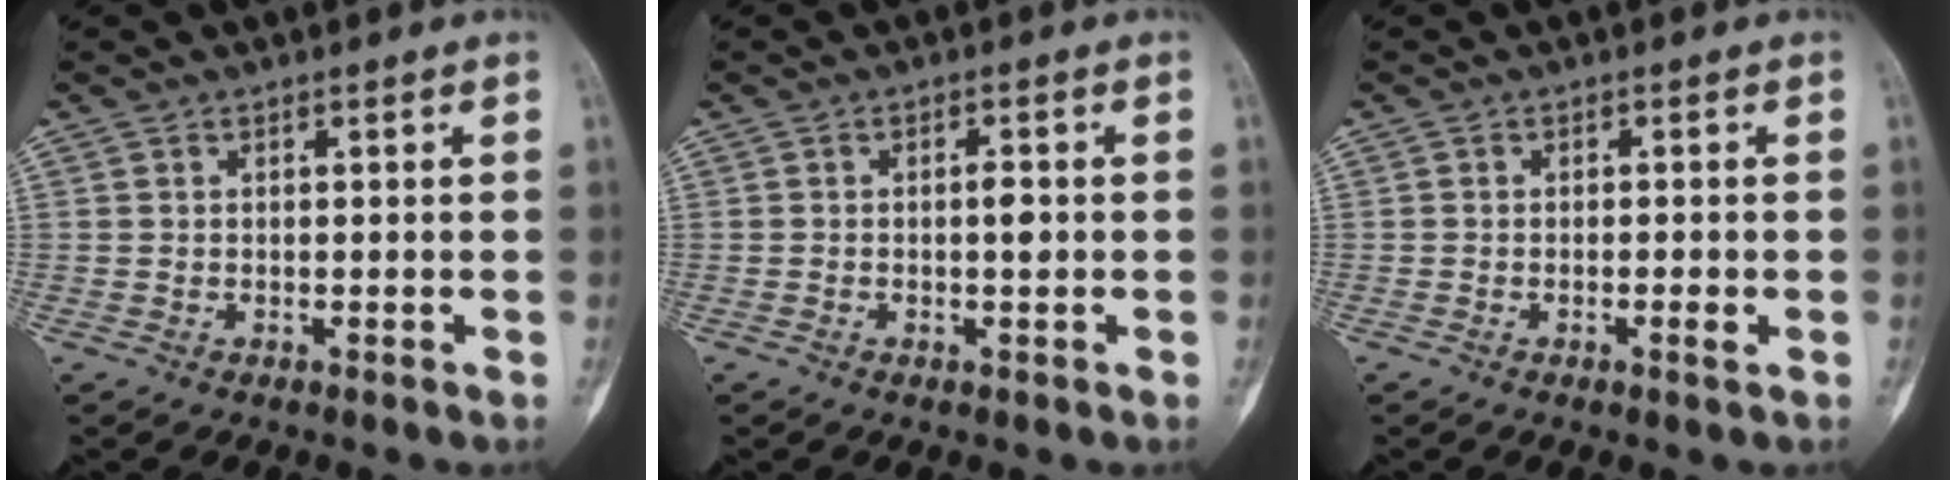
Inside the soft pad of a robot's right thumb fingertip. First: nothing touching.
{"total": 2.5, "force": [-0.2, 1.0, 2.2], "torque": [-0.033, 0.003, -0.005]}
{"total": 1.8, "force": [-0.6, 0.3, 1.7], "torque": [-0.032, 0.000, -0.011]}